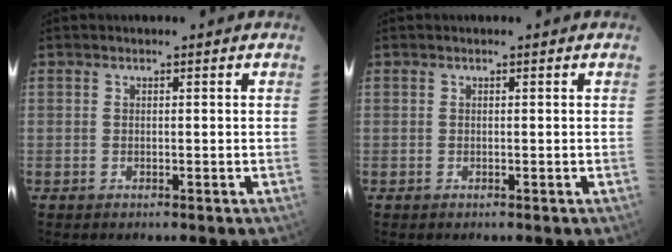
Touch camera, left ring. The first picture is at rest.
{"total": 0.0}